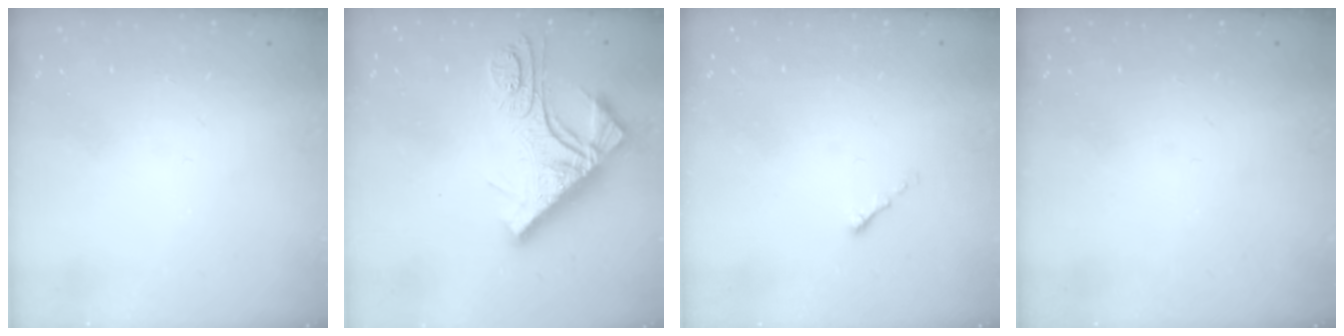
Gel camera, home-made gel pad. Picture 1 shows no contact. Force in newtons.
{"total": 14.4, "press": 14.3, "slide": 1.5}
{"total": 0.0}
{"total": 0.0}